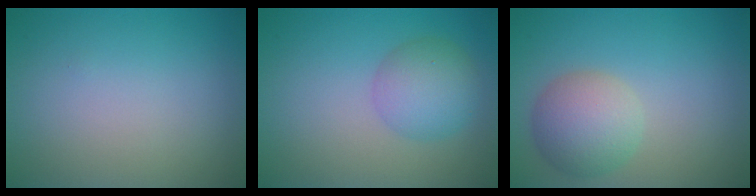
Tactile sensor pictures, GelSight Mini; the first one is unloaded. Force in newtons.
{"total": 3.8, "press": 3.8, "slide": 0.2}
{"total": 4.4, "press": 4.4, "slide": 0.2}